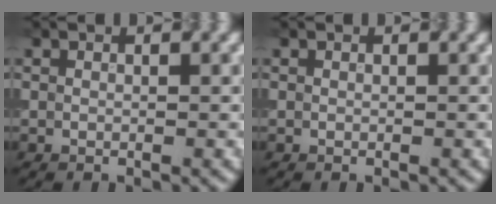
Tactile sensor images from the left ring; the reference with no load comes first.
{"total": 0.0}